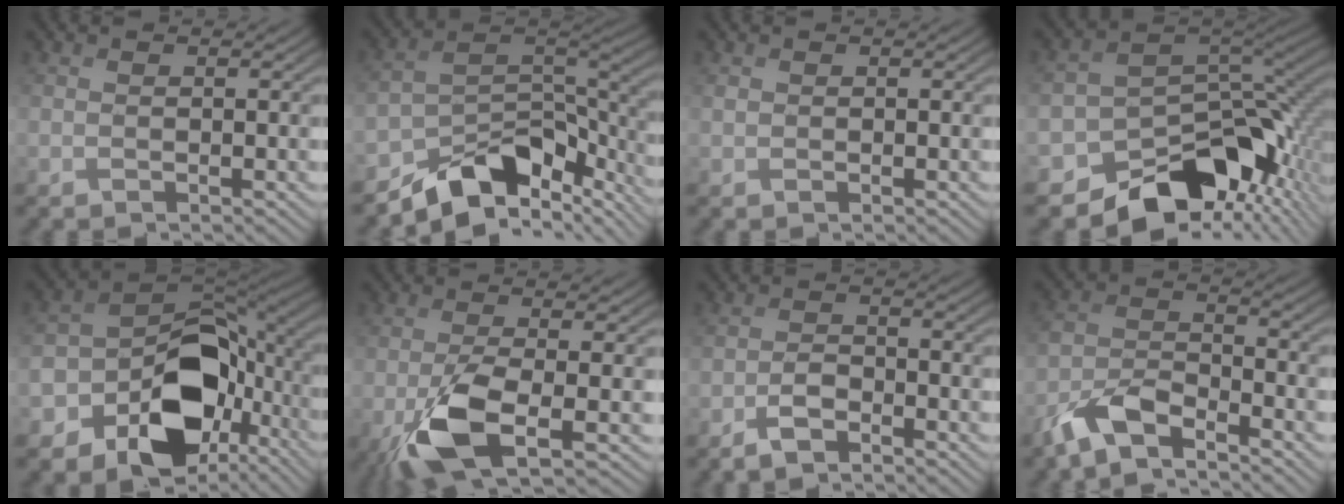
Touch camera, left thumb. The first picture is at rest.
{"total": 11.7, "force": [-8.1, 5.7, 6.3], "torque": [-0.102, -0.006, -0.154]}
{"total": 0.7, "force": [0.2, 0.6, 0.3], "torque": [-0.008, -0.002, 0.005]}
{"total": 13.1, "force": [-7.7, 8.2, 6.7], "torque": [-0.105, -0.024, -0.133]}
{"total": 16.0, "force": [-6.2, 11.0, 9.8], "torque": [-0.182, -0.034, -0.108]}
{"total": 7.6, "force": [-2.8, 2.4, 6.6], "torque": [-0.139, -0.008, -0.062]}
{"total": 3.2, "force": [-2.4, 1.2, 1.7], "torque": [-0.033, 0.000, -0.053]}
{"total": 7.7, "force": [-5.8, 2.7, 4.2], "torque": [-0.089, -0.003, -0.130]}